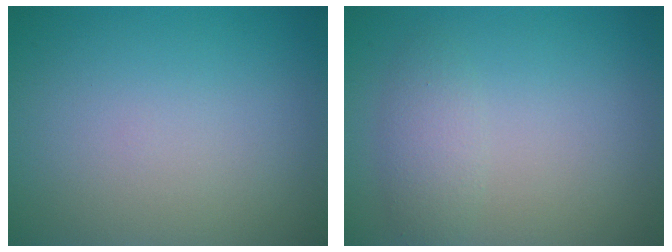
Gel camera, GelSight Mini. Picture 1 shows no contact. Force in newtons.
{"total": 2.0, "press": 2.0, "slide": 0.1}